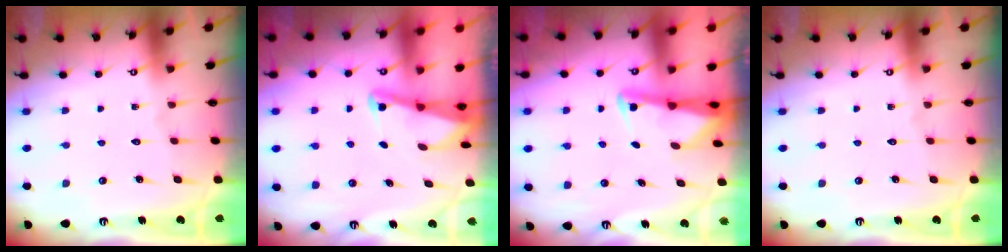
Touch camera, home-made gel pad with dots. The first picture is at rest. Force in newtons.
{"total": 2.2, "press": 2.2, "slide": 0.4}
{"total": 2.3, "press": 2.2, "slide": 0.3}
{"total": 0.0}